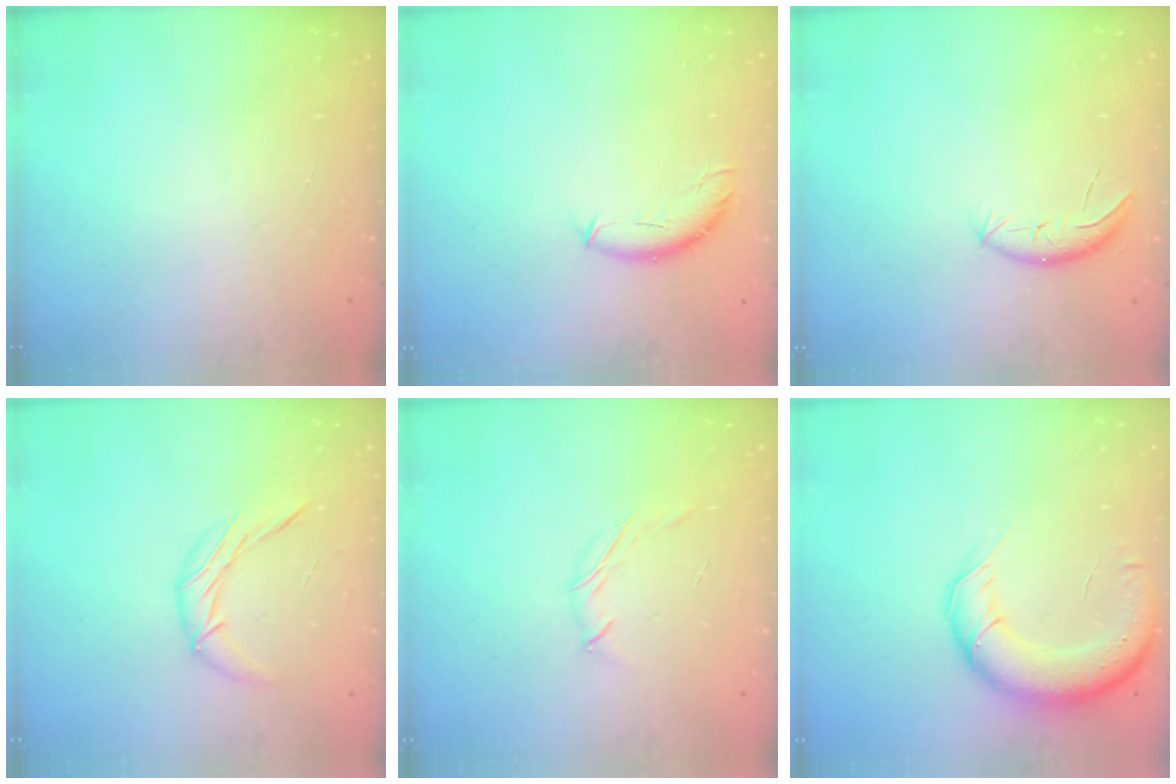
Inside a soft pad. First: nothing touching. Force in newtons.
{"total": 8.3, "press": 8.3, "slide": 0.4}
{"total": 8.1, "press": 7.9, "slide": 1.9}
{"total": 7.9, "press": 7.9, "slide": 0.2}
{"total": 3.9, "press": 3.7, "slide": 1.0}
{"total": 14.9, "press": 14.5, "slide": 3.5}